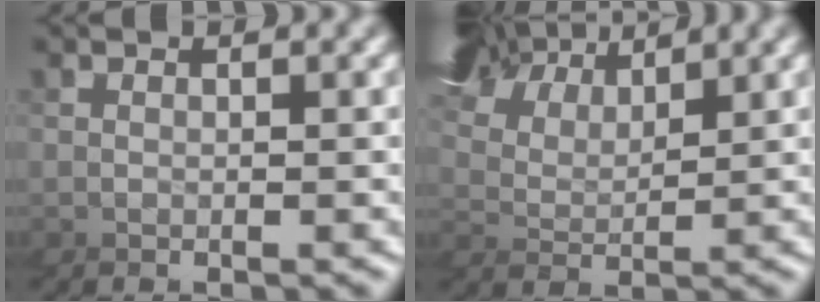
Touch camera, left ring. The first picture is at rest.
{"total": 3.3, "force": [2.9, 1.5, -0.1], "torque": [-0.042, 0.020, 0.031]}